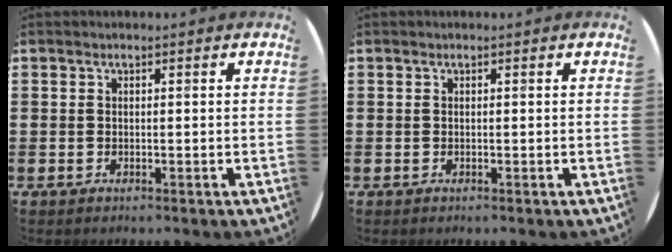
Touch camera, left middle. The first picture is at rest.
{"total": 0.0}